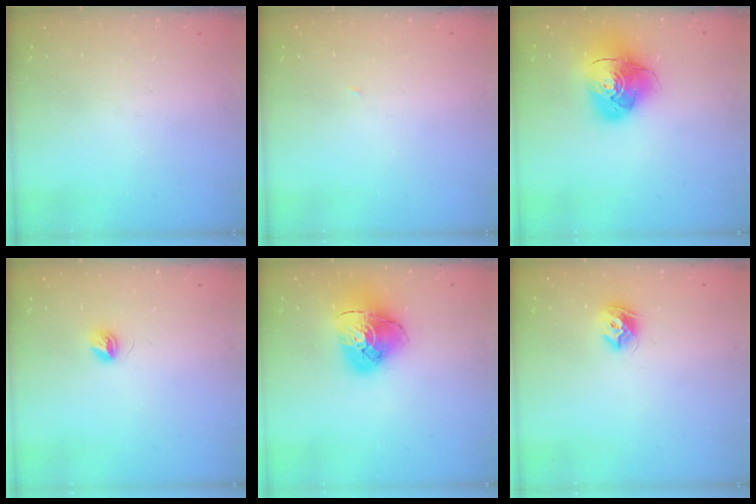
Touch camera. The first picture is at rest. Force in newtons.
{"total": 1.4, "press": 1.4, "slide": 0.0}
{"total": 14.9, "press": 14.8, "slide": 1.7}
{"total": 4.3, "press": 4.3, "slide": 0.4}
{"total": 14.1, "press": 14.0, "slide": 1.7}
{"total": 8.3, "press": 8.3, "slide": 0.5}